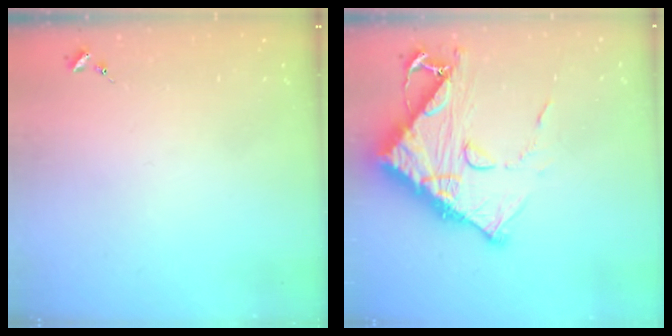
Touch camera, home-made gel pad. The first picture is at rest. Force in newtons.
{"total": 16.7, "press": 16.6, "slide": 1.9}